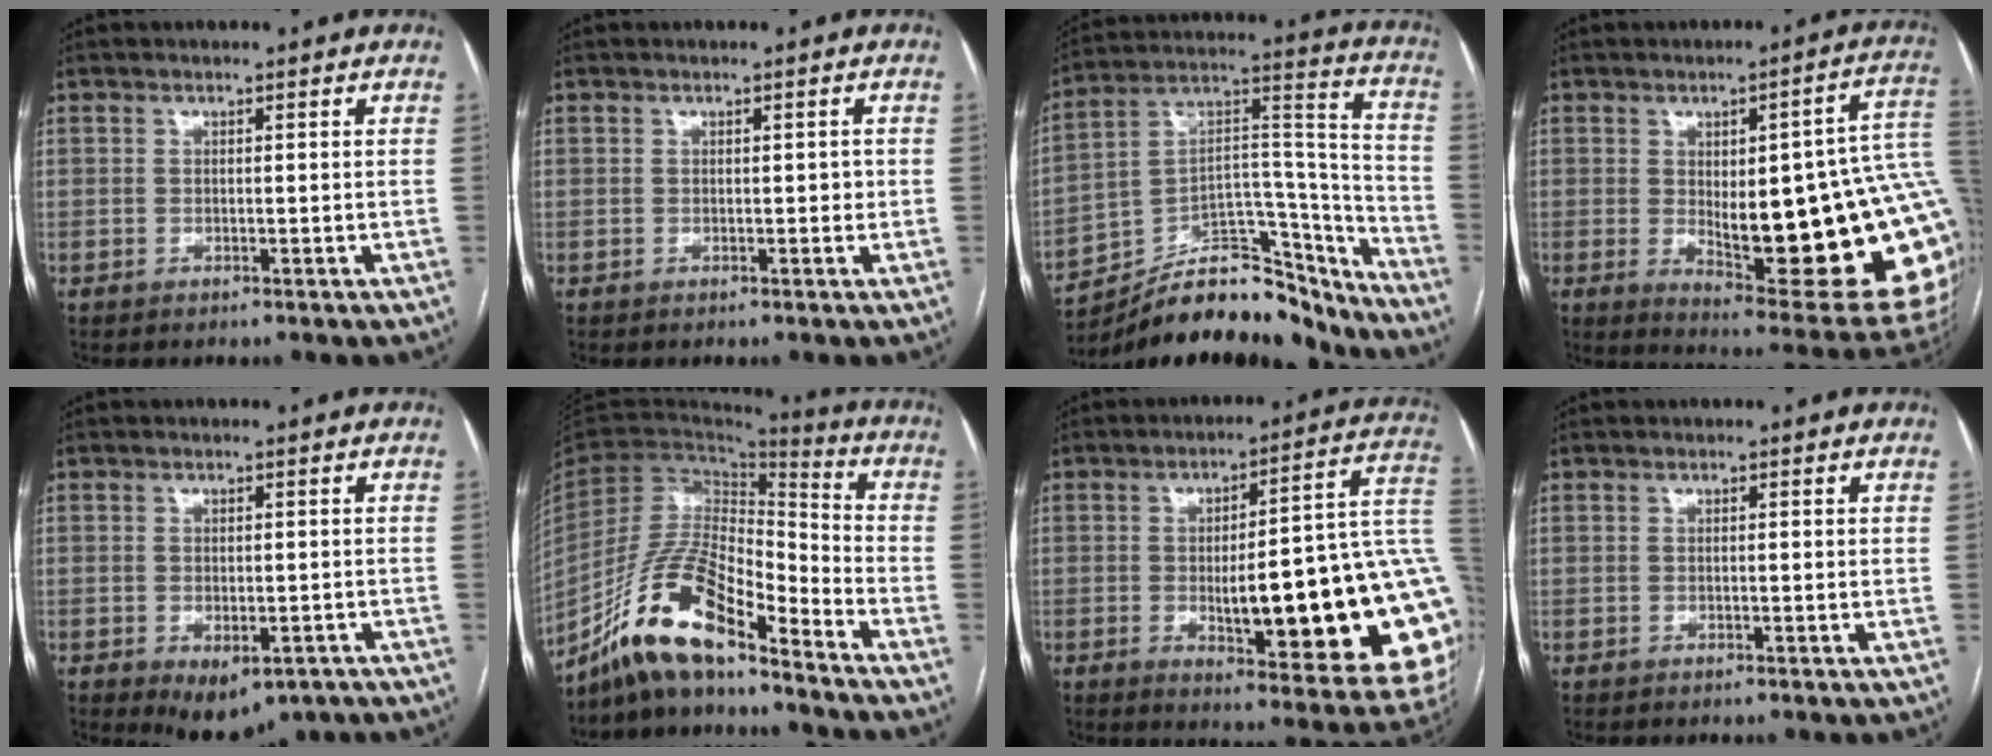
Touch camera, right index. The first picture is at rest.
{"total": 1.0, "force": [0.0, 0.6, 0.8], "torque": [-0.008, 0.002, 0.001]}
{"total": 21.6, "force": [-19.1, 6.5, 7.8], "torque": [-0.133, 0.055, -0.305]}
{"total": 26.9, "force": [-0.6, 5.9, 26.3], "torque": [-0.258, 0.005, 0.009]}
{"total": 7.6, "force": [-4.4, 4.1, 4.6], "torque": [-0.056, -0.005, -0.055]}
{"total": 15.1, "force": [-11.6, 3.2, 9.1], "torque": [-0.177, 0.012, -0.213]}
{"total": 27.7, "force": [-3.1, 5.3, 27.0], "torque": [-0.252, 0.014, -0.034]}
{"total": 0.5, "force": [0.1, 0.1, 0.5], "torque": [-0.009, 0.001, 0.002]}